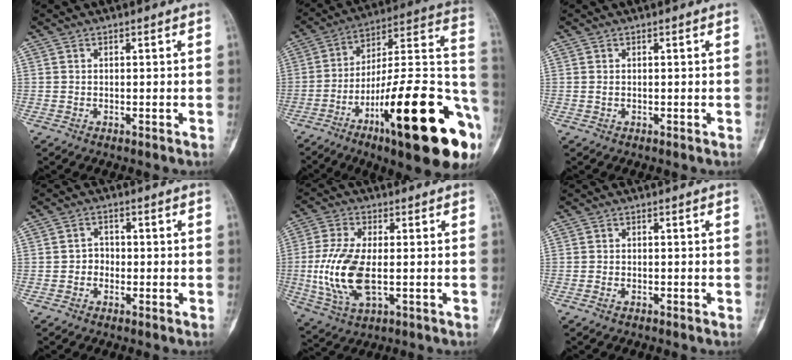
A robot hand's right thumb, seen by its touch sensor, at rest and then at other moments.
{"total": 30.2, "force": [-12.2, 7.4, 26.6], "torque": [-0.330, 0.054, -0.185]}
{"total": 0.0}
{"total": 2.6, "force": [-0.8, 2.2, 0.9], "torque": [0.002, 0.011, -0.022]}
{"total": 12.8, "force": [-1.3, 6.1, 11.2], "torque": [-0.246, -0.007, -0.021]}
{"total": 0.9, "force": [-0.6, 0.4, 0.4], "torque": [-0.007, 0.001, -0.014]}